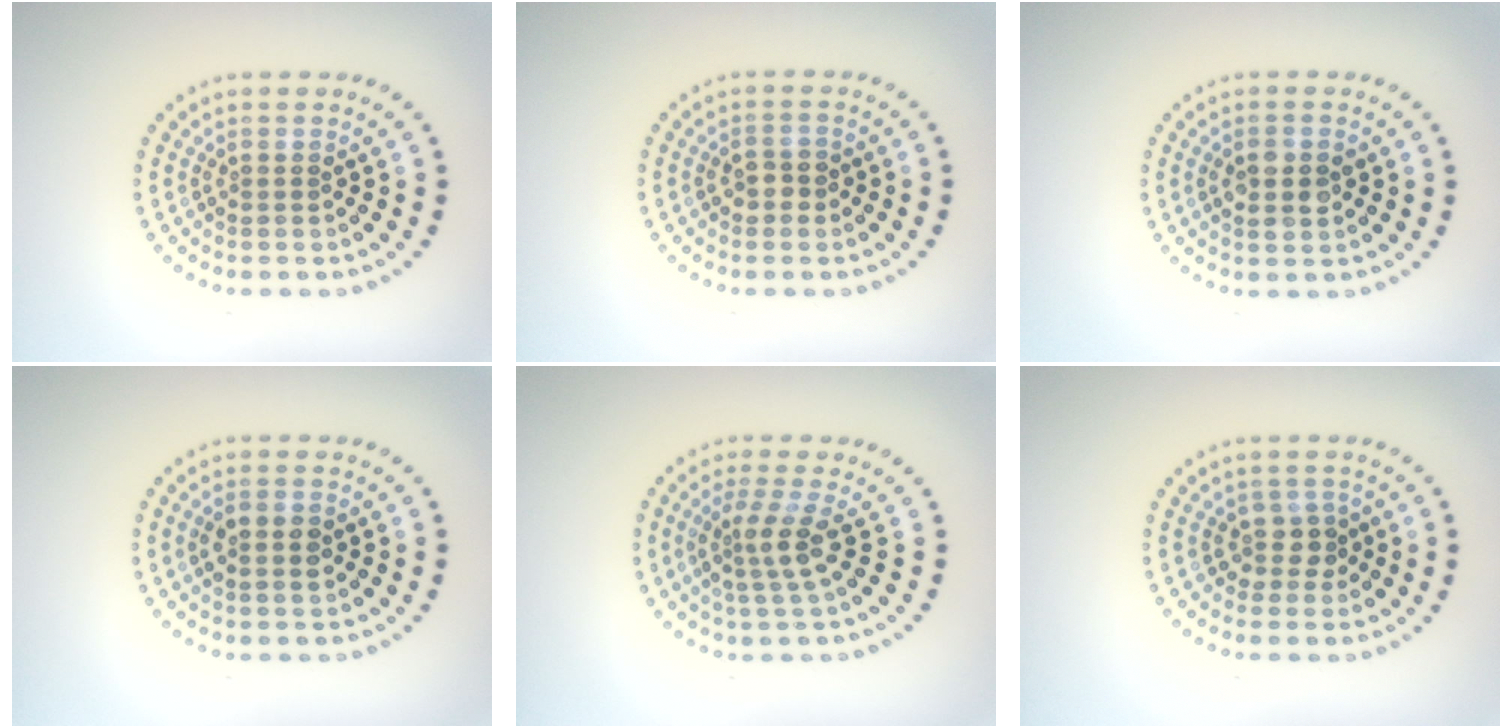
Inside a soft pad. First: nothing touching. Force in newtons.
{"total": 1.6, "press": 1.6, "slide": 0.2}
{"total": 2.7, "press": 2.7, "slide": 0.2}
{"total": 2.0, "press": 2.0, "slide": 0.0}
{"total": 2.9, "press": 2.2, "slide": 1.9}
{"total": 2.1, "press": 1.7, "slide": 1.2}